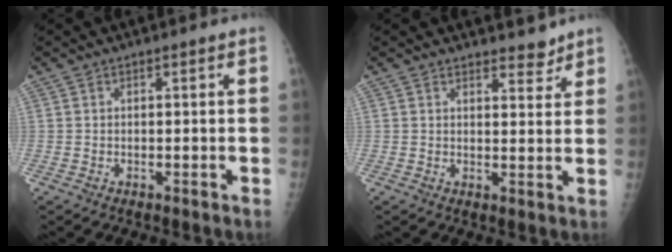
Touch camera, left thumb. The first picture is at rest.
{"total": 3.5, "force": [3.0, 1.4, 0.9], "torque": [0.006, -0.023, 0.043]}